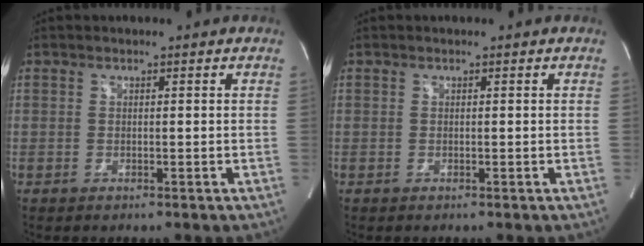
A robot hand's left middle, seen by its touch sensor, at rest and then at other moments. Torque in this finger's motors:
{"motor_torque": [0.00, 0.00, 0.00, 0.00]}